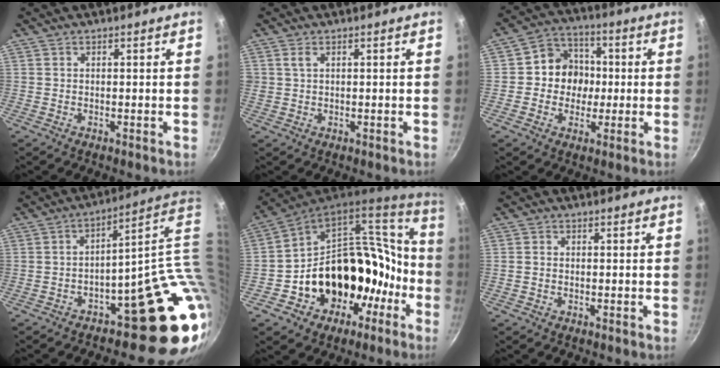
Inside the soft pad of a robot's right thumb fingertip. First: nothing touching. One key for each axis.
{"total": 1.4, "fx": 0.7, "fy": 0.8, "fz": 1.0, "tx": -0.016, "ty": -0.001, "tz": 0.013}
{"total": 9.3, "fx": -0.2, "fy": 8.6, "fz": 3.7, "tx": -0.011, "ty": 0.019, "tz": -0.019}
{"total": 19.0, "fx": -1.4, "fy": 7.7, "fz": 17.3, "tx": -0.156, "ty": 0.004, "tz": -0.013}
{"total": 23.5, "fx": -6.7, "fy": 18.9, "fz": 12.2, "tx": -0.146, "ty": 0.090, "tz": -0.084}
{"total": 0.9, "fx": -0.3, "fy": 0.7, "fz": 0.4, "tx": -0.006, "ty": 0.003, "tz": -0.007}